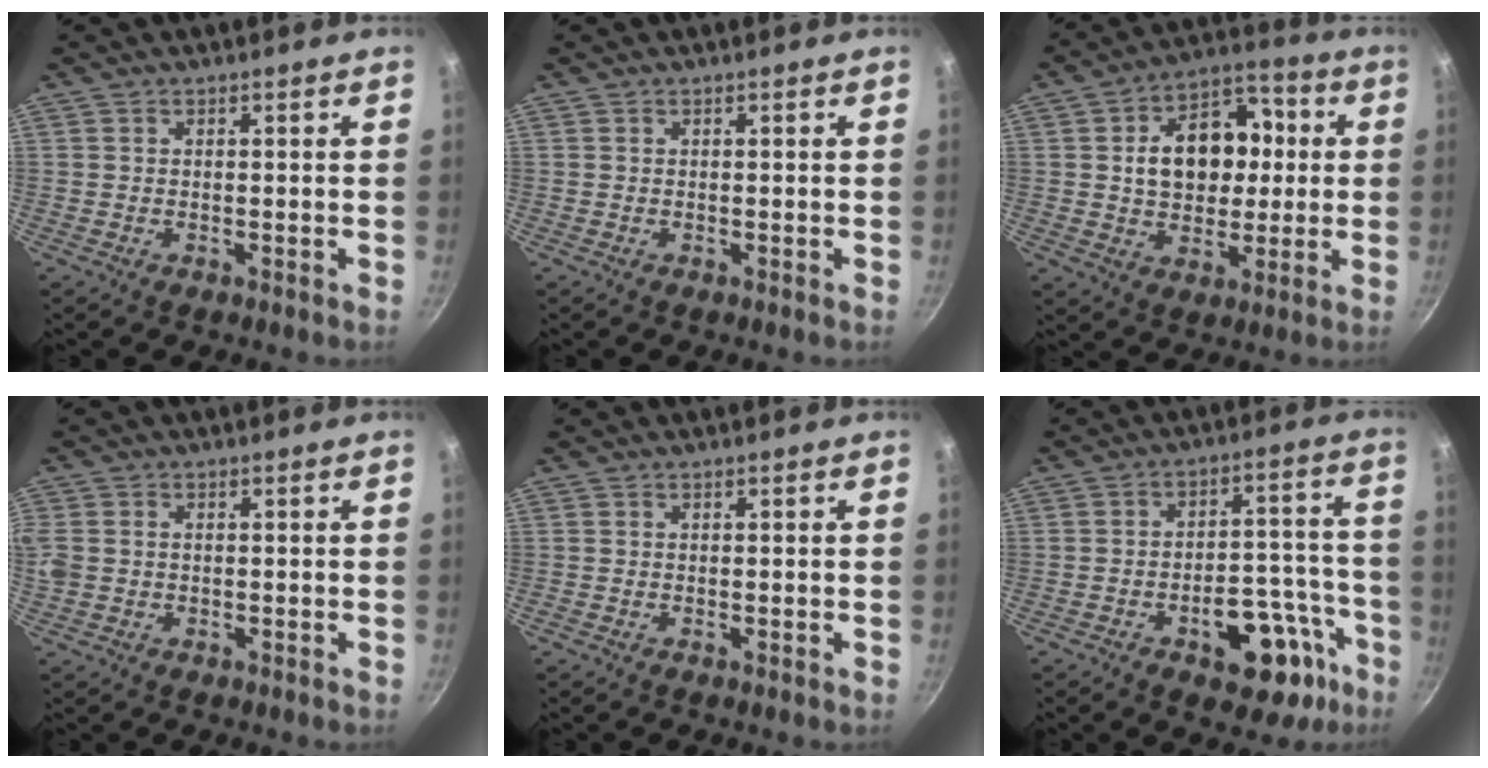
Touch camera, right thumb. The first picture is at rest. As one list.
[{"total": 0.0}, {"total": 15.6, "force": [1.9, 11.0, 10.9], "torque": [-0.125, 0.023, 0.027]}, {"total": 4.6, "force": [0.0, 3.7, 2.7], "torque": [-0.080, 0.007, 0.004]}, {"total": 0.0}, {"total": 15.1, "force": [-7.6, 7.4, 10.8], "torque": [-0.107, 0.064, -0.095]}]